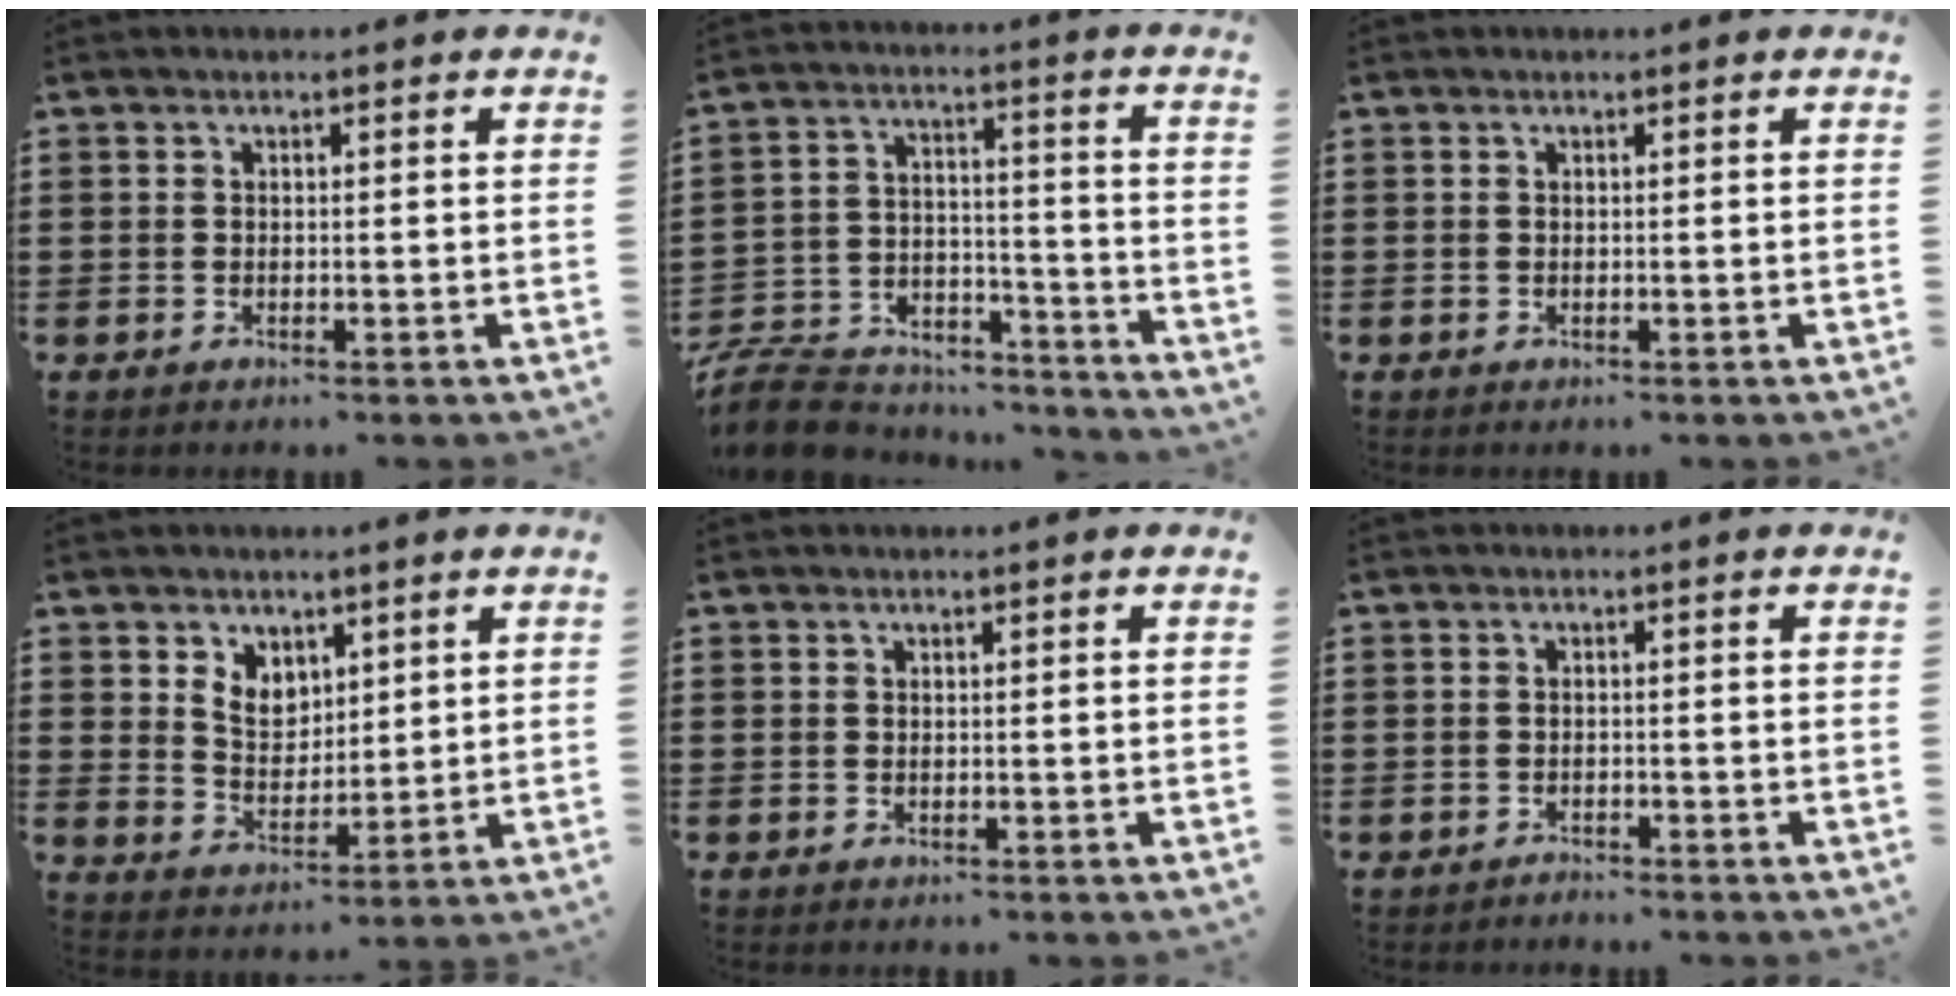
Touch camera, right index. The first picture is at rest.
{"total": 9.9, "force": [-9.2, 2.8, 2.3], "torque": [-0.053, 0.026, -0.181]}
{"total": 0.0}
{"total": 5.2, "force": [2.8, 3.9, 1.8], "torque": [-0.045, 0.007, 0.051]}
{"total": 0.0}
{"total": 1.0, "force": [-1.0, 0.1, 0.0], "torque": [-0.004, 0.002, -0.022]}